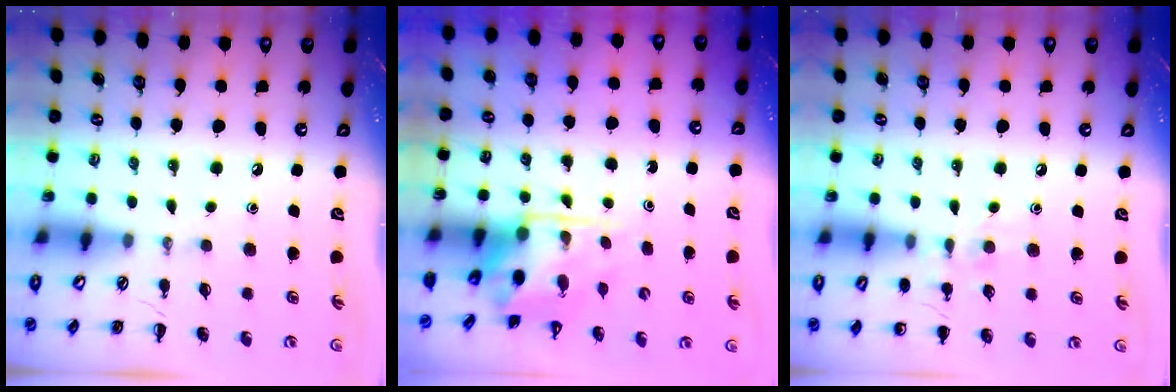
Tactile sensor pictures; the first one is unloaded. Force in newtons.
{"total": 3.2, "press": 3.2, "slide": 0.7}
{"total": 7.0, "press": 6.7, "slide": 2.0}